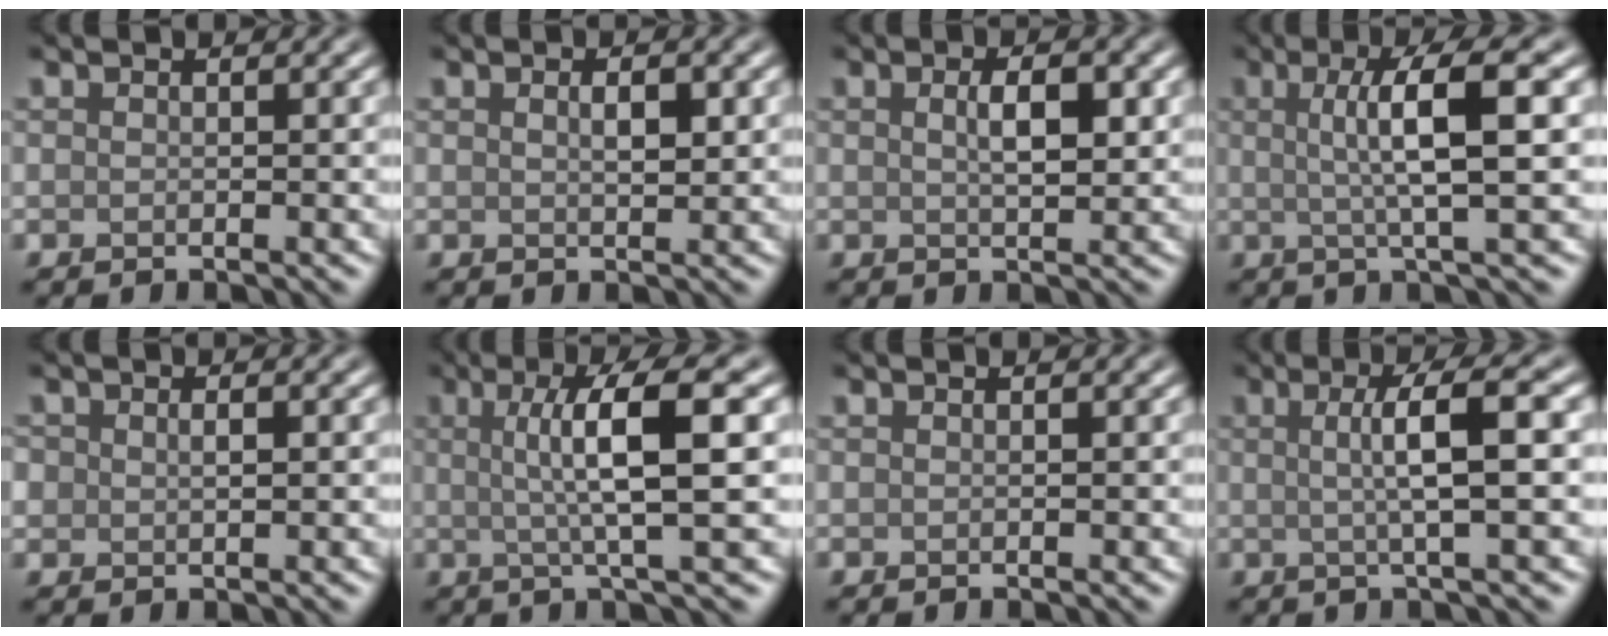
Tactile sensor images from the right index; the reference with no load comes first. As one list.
[{"total": 1.7, "force": [0.6, 0.6, 1.5], "torque": [-0.026, -0.001, 0.013]}, {"total": 2.8, "force": [0.7, 1.0, 2.5], "torque": [-0.044, 0.002, 0.014]}, {"total": 6.7, "force": [1.1, 1.3, 6.5], "torque": [-0.097, 0.010, 0.015]}, {"total": 1.7, "force": [0.3, 1.2, 1.1], "torque": [-0.020, -0.001, 0.009]}, {"total": 7.4, "force": [1.1, 1.4, 7.2], "torque": [-0.105, 0.012, 0.014]}, {"total": 0.0}, {"total": 5.2, "force": [0.5, 0.9, 5.1], "torque": [-0.079, 0.008, 0.004]}]